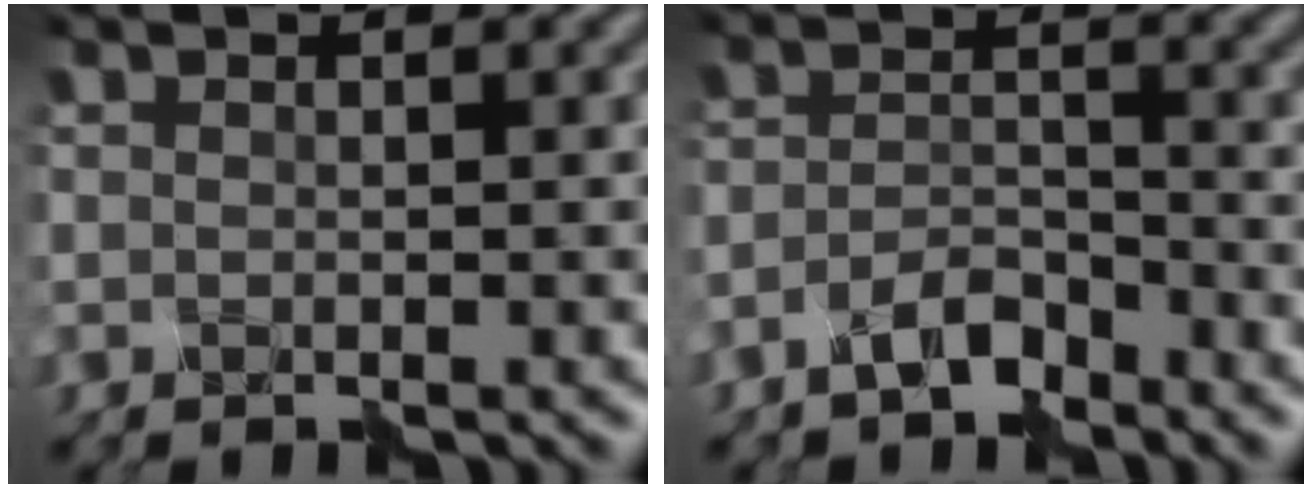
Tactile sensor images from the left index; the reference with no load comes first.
{"total": 2.6, "force": [-2.1, 1.0, 1.3], "torque": [-0.024, 0.010, -0.046]}